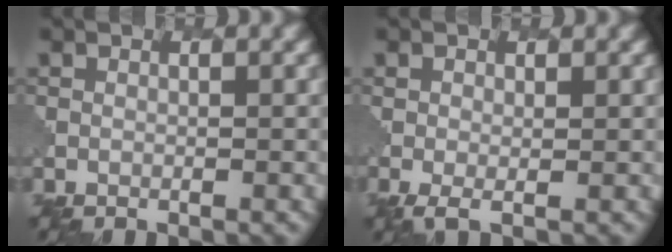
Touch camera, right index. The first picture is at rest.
{"total": 1.6, "force": [-0.4, 0.6, 1.4], "torque": [-0.030, -0.004, -0.008]}